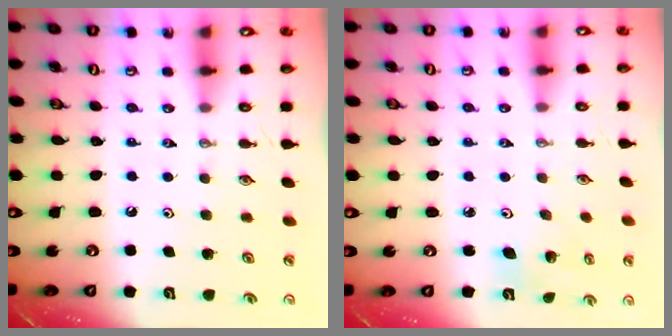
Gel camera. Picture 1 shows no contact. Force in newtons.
{"total": 3.3, "press": 2.4, "slide": 2.3}